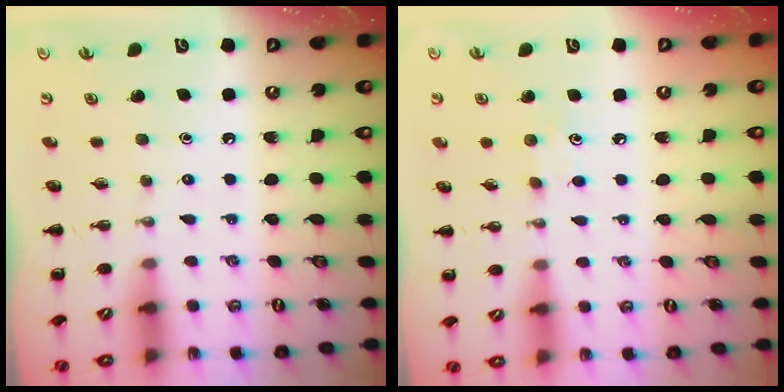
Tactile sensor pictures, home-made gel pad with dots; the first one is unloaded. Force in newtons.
{"total": 5.4, "press": 5.2, "slide": 1.7}